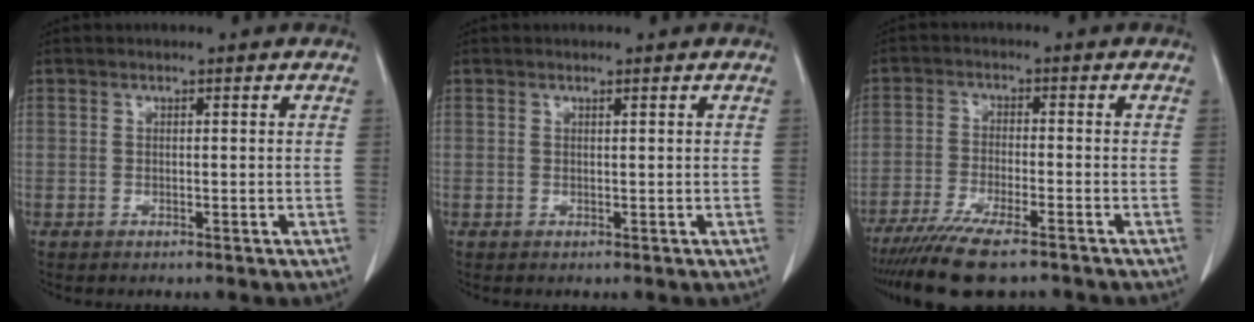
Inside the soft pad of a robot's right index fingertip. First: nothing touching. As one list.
[{"total": 0.0}, {"total": 12.1, "force": [-9.5, 1.7, 7.3], "torque": [-0.125, -0.030, -0.156]}]